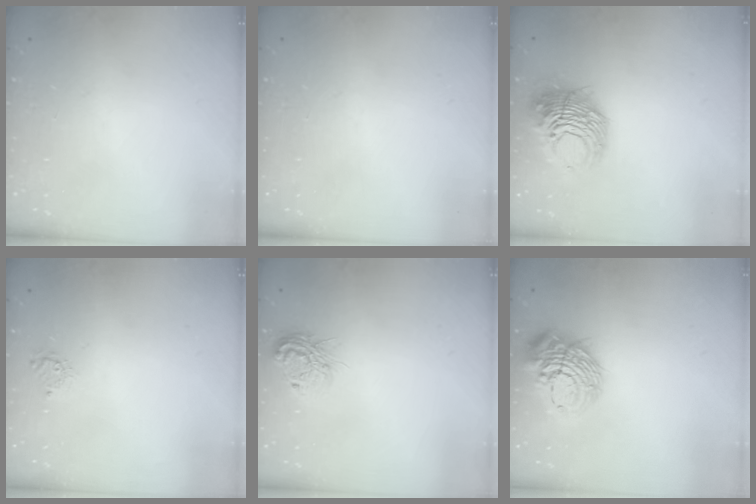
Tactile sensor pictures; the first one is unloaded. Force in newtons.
{"total": 0.0}
{"total": 12.3, "press": 12.2, "slide": 1.7}
{"total": 4.1, "press": 4.1, "slide": 0.4}
{"total": 10.4, "press": 10.3, "slide": 0.9}
{"total": 15.5, "press": 15.4, "slide": 1.6}